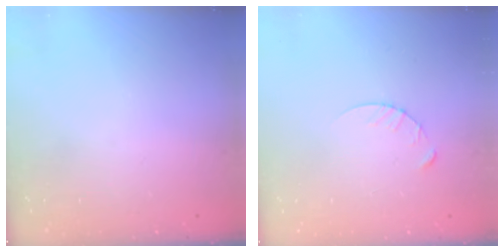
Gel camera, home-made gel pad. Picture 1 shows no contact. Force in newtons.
{"total": 3.4, "press": 3.4, "slide": 0.4}